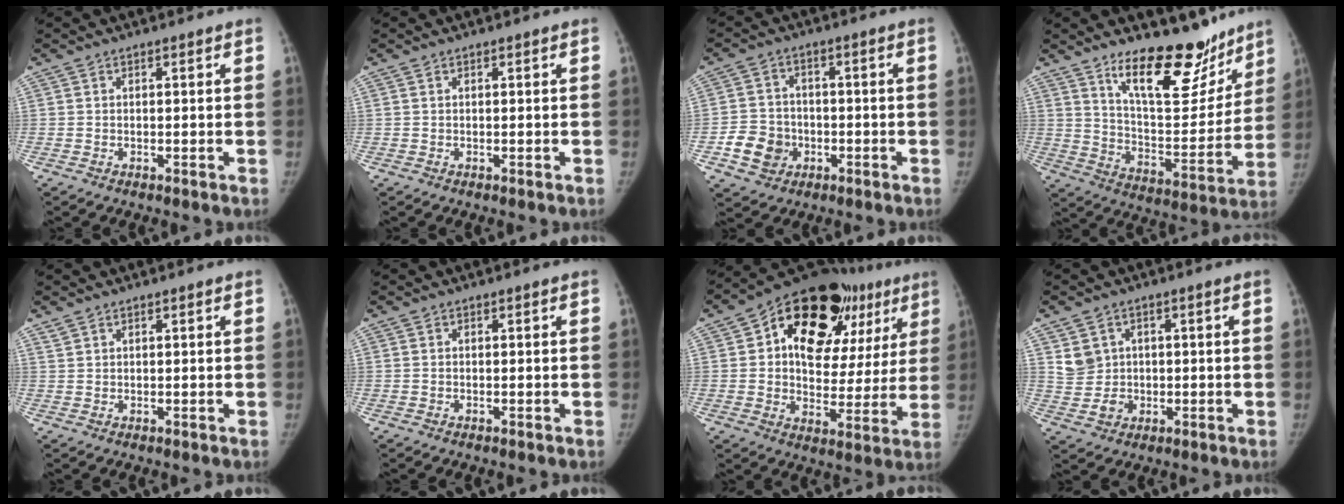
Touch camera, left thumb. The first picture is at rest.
{"total": 0.0}
{"total": 7.6, "force": [-2.7, 6.6, 2.7], "torque": [-0.024, 0.015, -0.045]}
{"total": 19.7, "force": [14.1, 7.8, 11.3], "torque": [-0.110, -0.105, 0.223]}
{"total": 1.1, "force": [1.0, 0.5, 0.3], "torque": [-0.001, -0.001, 0.020]}
{"total": 0.0}
{"total": 26.8, "force": [11.4, 15.6, 18.6], "torque": [-0.213, 0.018, 0.170]}
{"total": 5.1, "force": [1.1, 4.8, 1.4], "torque": [-0.002, -0.006, 0.027]}